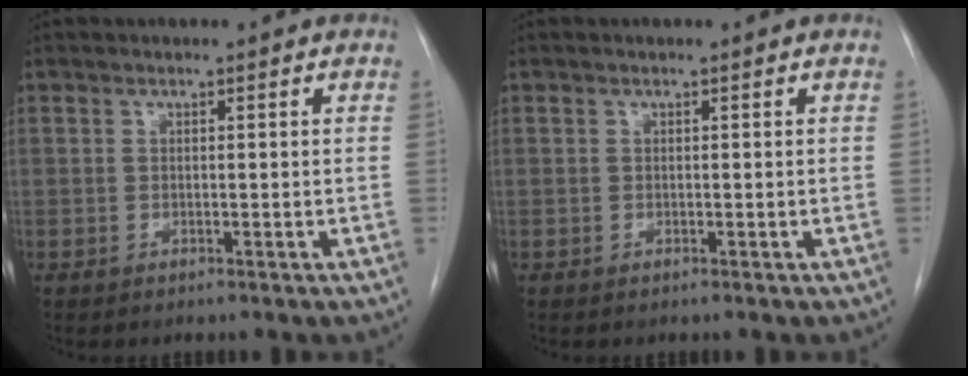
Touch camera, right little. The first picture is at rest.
{"total": 0.0}